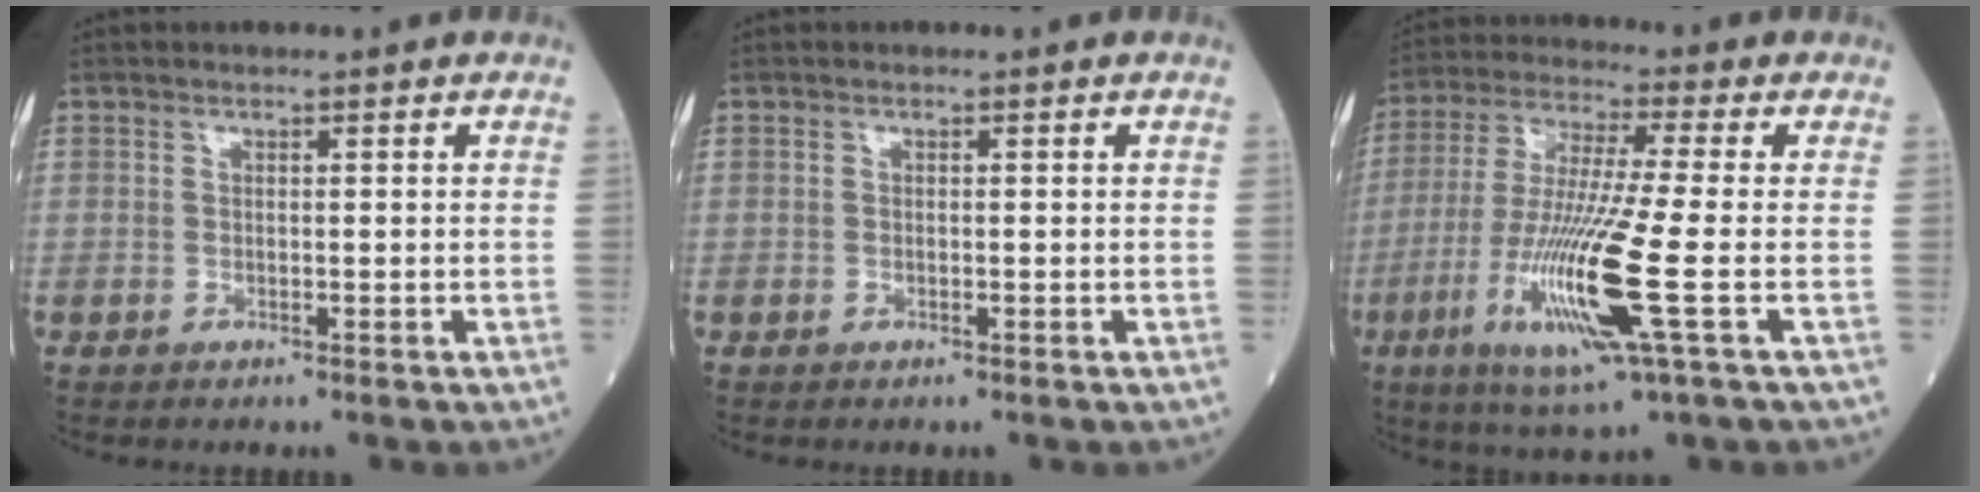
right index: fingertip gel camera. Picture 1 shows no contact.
{"total": 0.0}
{"total": 15.0, "force": [-4.4, -0.3, 14.3], "torque": [-0.302, -0.025, -0.087]}